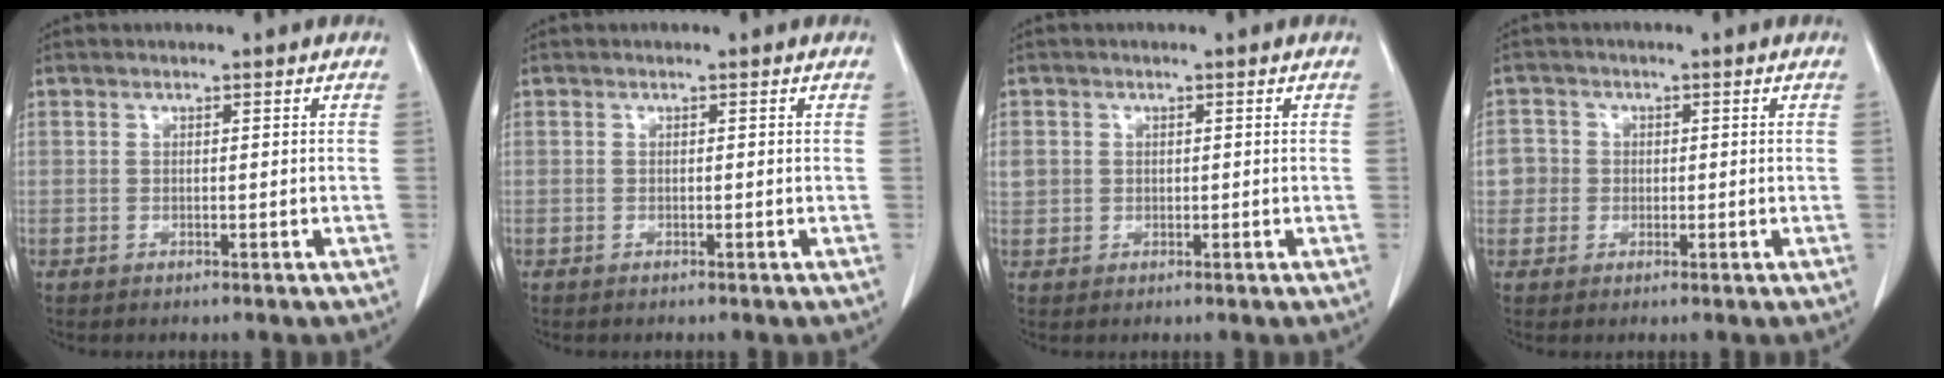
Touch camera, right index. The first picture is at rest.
{"total": 0.0}
{"total": 2.6, "force": [0.5, 2.4, 0.8], "torque": [-0.017, 0.010, 0.016]}
{"total": 3.4, "force": [0.0, 3.4, 0.2], "torque": [0.011, 0.011, -0.003]}